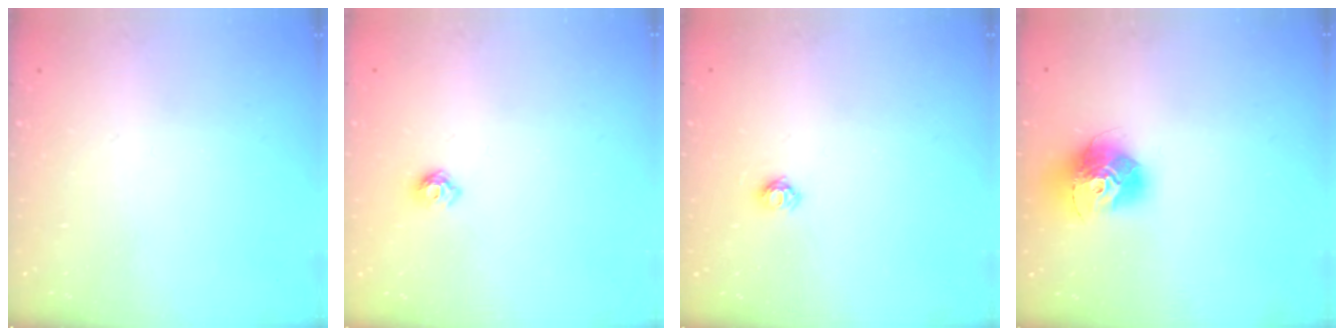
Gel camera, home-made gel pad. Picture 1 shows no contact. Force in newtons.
{"total": 5.6, "press": 5.6, "slide": 0.9}
{"total": 5.8, "press": 5.8, "slide": 0.3}
{"total": 14.4, "press": 14.3, "slide": 1.3}